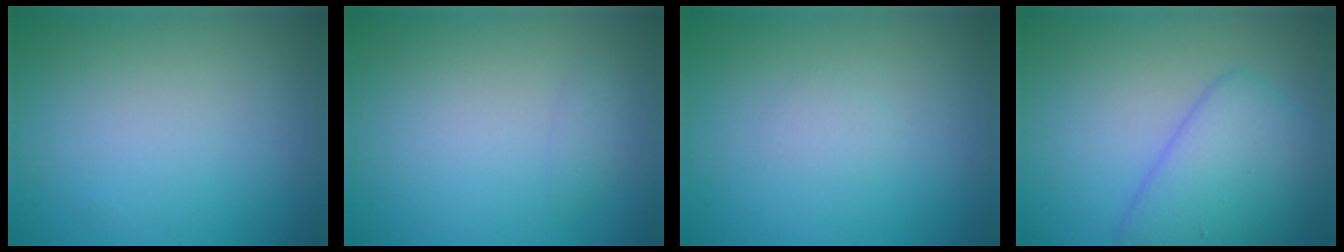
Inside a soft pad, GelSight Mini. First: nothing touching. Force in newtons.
{"total": 0.7, "press": 0.7, "slide": 0.0}
{"total": 0.7, "press": 0.7, "slide": 0.1}
{"total": 5.4, "press": 5.4, "slide": 0.2}